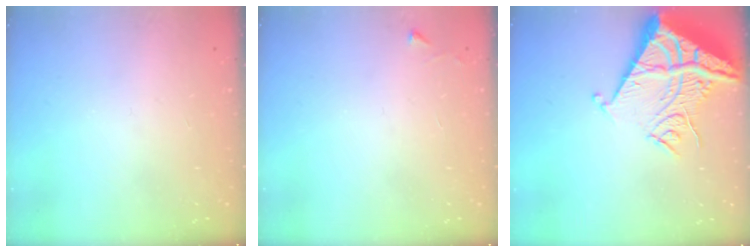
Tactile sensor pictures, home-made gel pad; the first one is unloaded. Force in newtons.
{"total": 2.3, "press": 2.3, "slide": 0.4}
{"total": 16.7, "press": 16.6, "slide": 1.8}